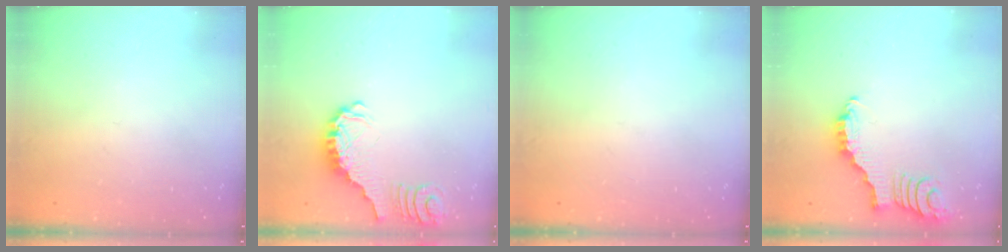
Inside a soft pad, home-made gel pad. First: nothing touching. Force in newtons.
{"total": 1.2, "press": 1.2, "slide": 0.2}
{"total": 0.0}
{"total": 2.9, "press": 2.8, "slide": 0.4}